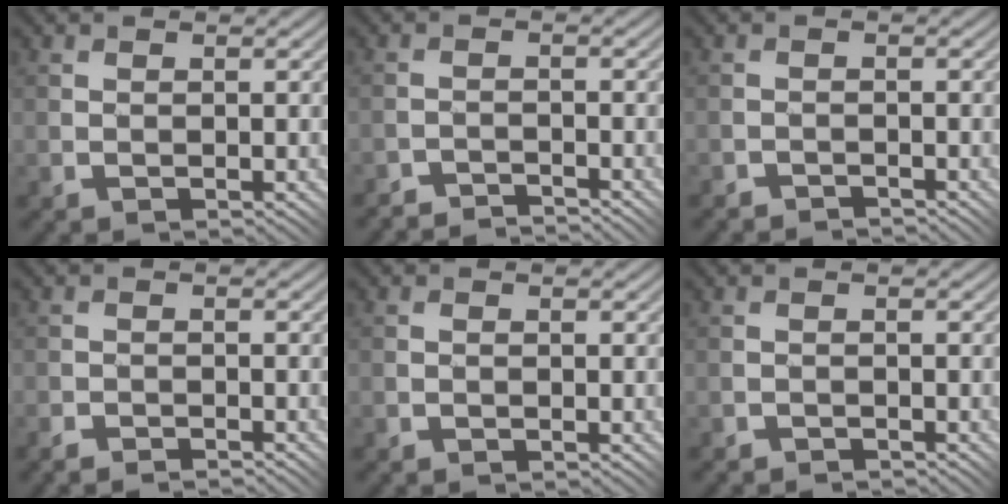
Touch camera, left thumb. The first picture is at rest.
{"total": 3.0, "force": [-2.9, -0.7, -0.4], "torque": [0.013, 0.009, -0.060]}
{"total": 1.5, "force": [-1.2, -0.5, -0.7], "torque": [0.019, 0.008, -0.029]}
{"total": 1.9, "force": [-1.9, -0.1, -0.1], "torque": [0.004, 0.006, -0.045]}
{"total": 0.5, "force": [-0.5, 0.1, -0.1], "torque": [0.008, 0.003, -0.010]}
{"total": 1.2, "force": [-0.9, -0.4, -0.6], "torque": [0.016, 0.005, -0.024]}